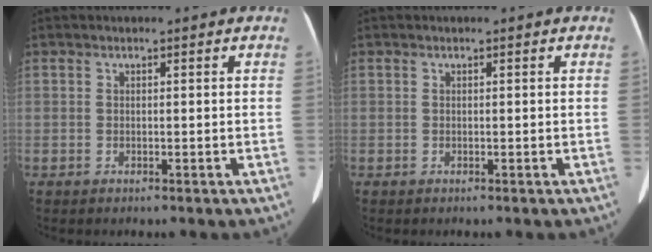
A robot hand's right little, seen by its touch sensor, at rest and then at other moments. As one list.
[{"total": 0.0}]